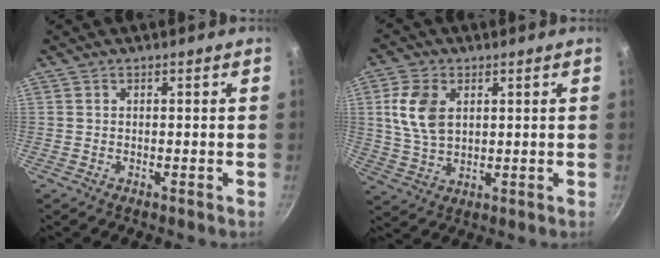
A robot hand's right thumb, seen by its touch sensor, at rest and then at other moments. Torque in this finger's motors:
{"motor_torque": [-0.29, 0.63, 0.55, -0.25, 0.03]}